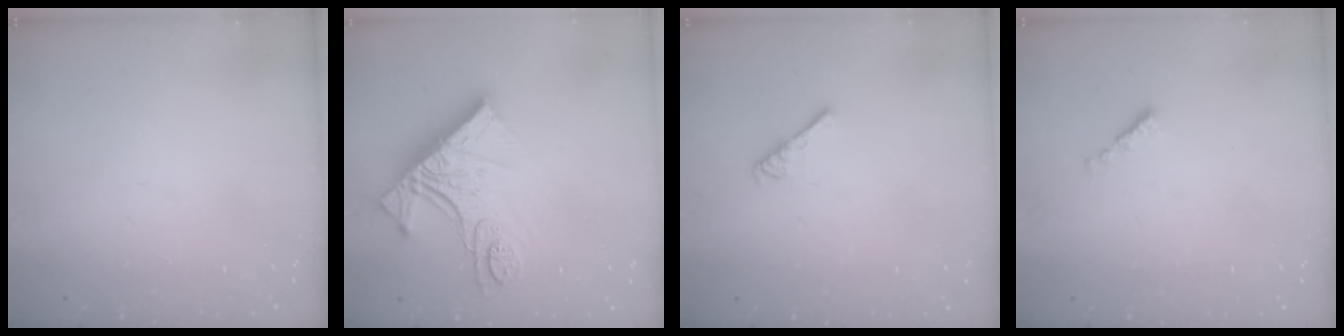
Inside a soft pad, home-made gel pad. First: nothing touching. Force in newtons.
{"total": 16.4, "press": 16.3, "slide": 1.6}
{"total": 2.6, "press": 2.6, "slide": 0.5}
{"total": 0.7, "press": 0.5, "slide": 0.4}